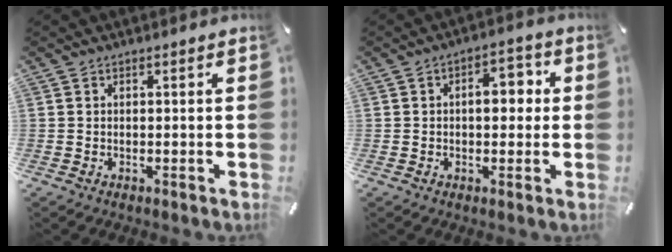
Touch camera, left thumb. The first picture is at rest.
{"total": 6.6, "force": [0.3, 3.9, 5.4], "torque": [-0.057, -0.002, -0.008]}